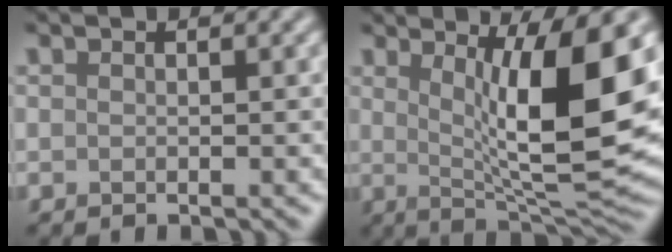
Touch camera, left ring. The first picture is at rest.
{"total": 11.0, "force": [2.2, 2.5, 10.5], "torque": [-0.159, -0.014, 0.044]}